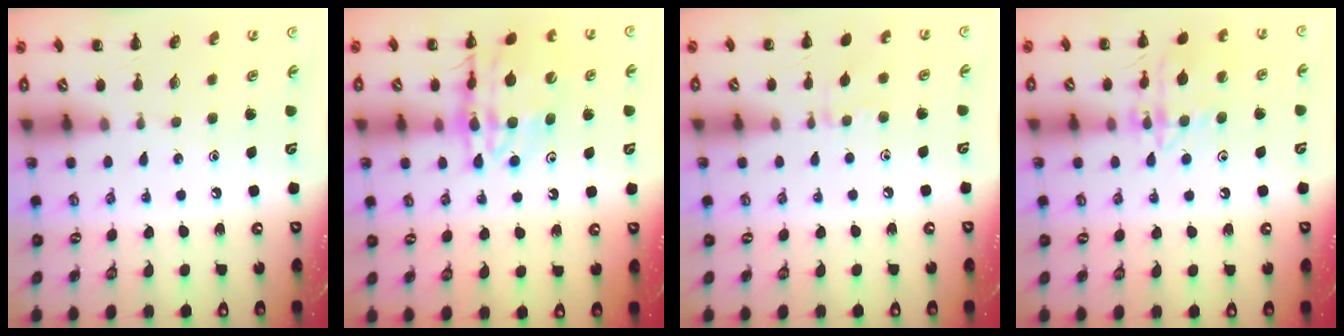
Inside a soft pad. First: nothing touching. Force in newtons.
{"total": 17.7, "press": 17.6, "slide": 1.6}
{"total": 5.4, "press": 5.0, "slide": 1.9}
{"total": 13.6, "press": 13.6, "slide": 0.6}